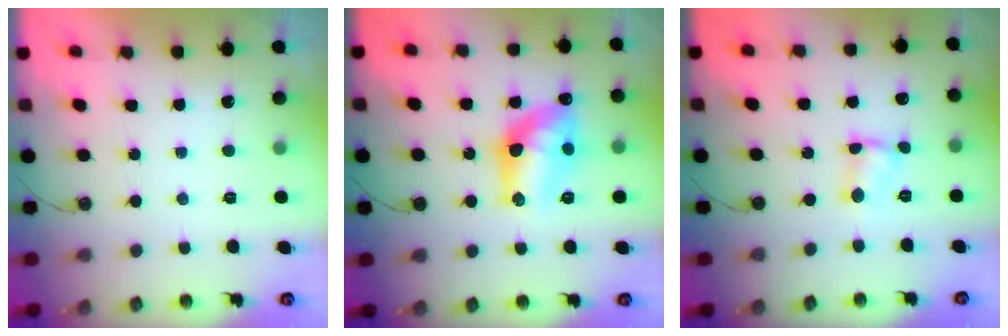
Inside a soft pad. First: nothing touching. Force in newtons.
{"total": 13.3, "press": 13.3, "slide": 0.6}
{"total": 4.2, "press": 4.2, "slide": 0.5}